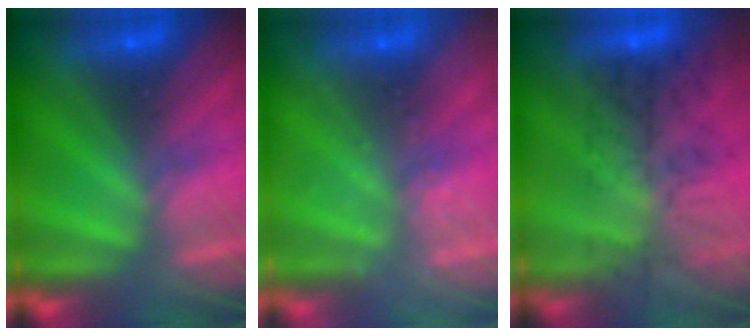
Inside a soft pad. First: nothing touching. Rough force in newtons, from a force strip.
{"total": 2.1}
{"total": 8.4}